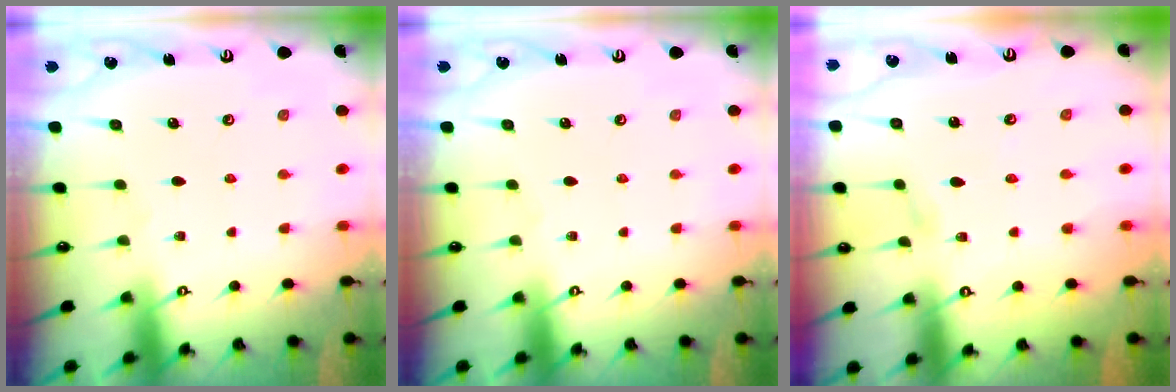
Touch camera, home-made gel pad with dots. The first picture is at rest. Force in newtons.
{"total": 0.0}
{"total": 3.7, "press": 3.6, "slide": 0.4}